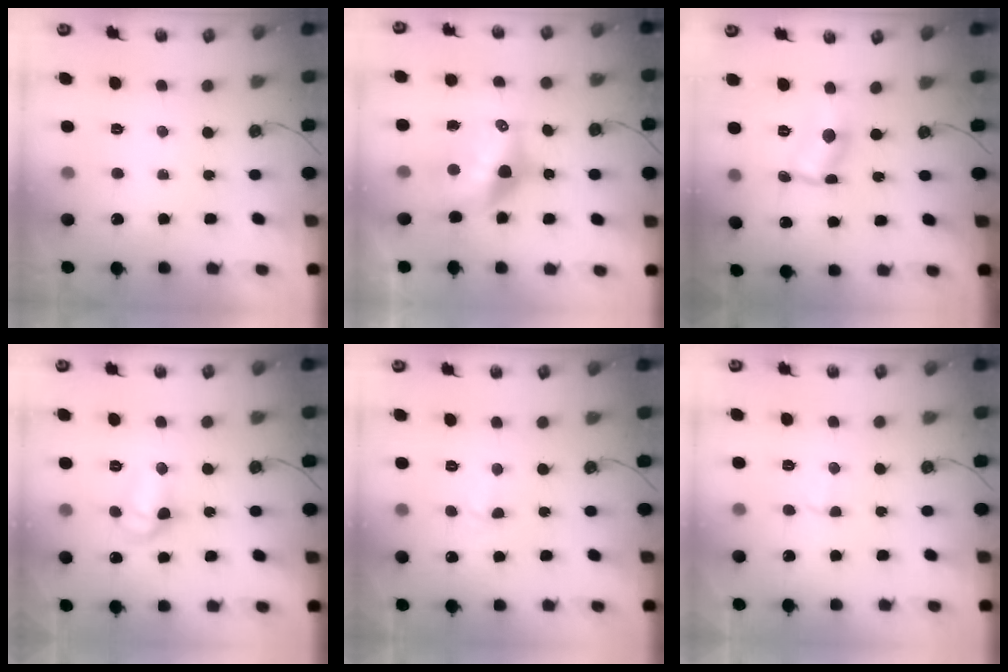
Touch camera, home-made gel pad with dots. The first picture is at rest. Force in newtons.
{"total": 11.9, "press": 11.8, "slide": 1.2}
{"total": 2.4, "press": 2.4, "slide": 0.1}
{"total": 9.7, "press": 9.7, "slide": 1.1}
{"total": 2.9, "press": 2.9, "slide": 0.4}
{"total": 2.5, "press": 2.5, "slide": 0.4}